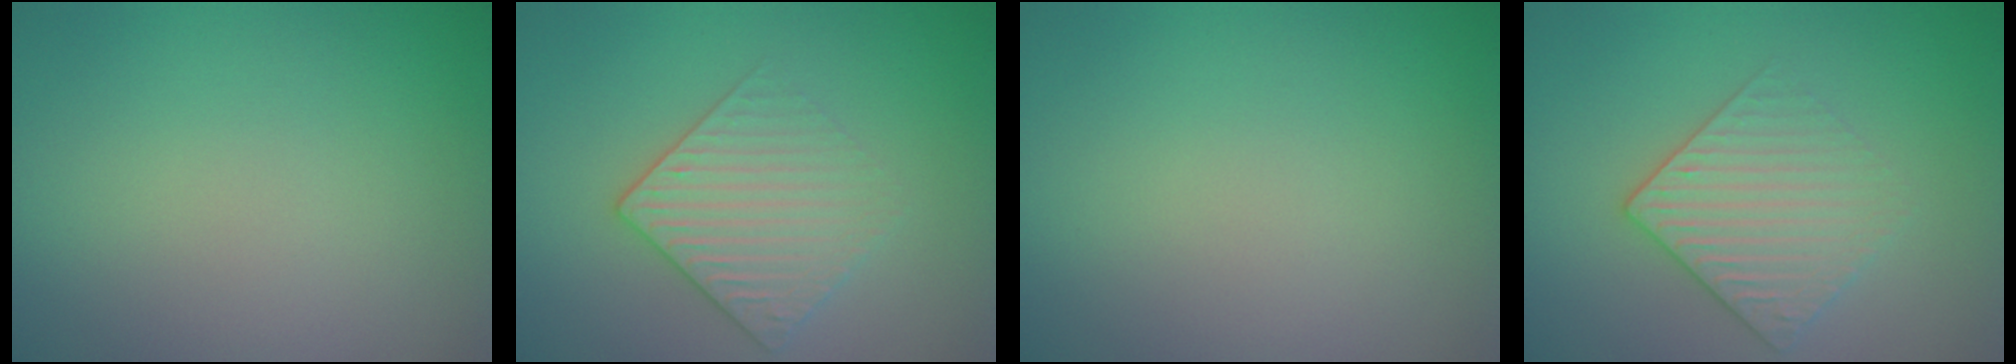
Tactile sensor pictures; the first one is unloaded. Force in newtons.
{"total": 3.0, "press": 2.7, "slide": 1.3}
{"total": 0.0}
{"total": 3.0, "press": 2.7, "slide": 1.3}